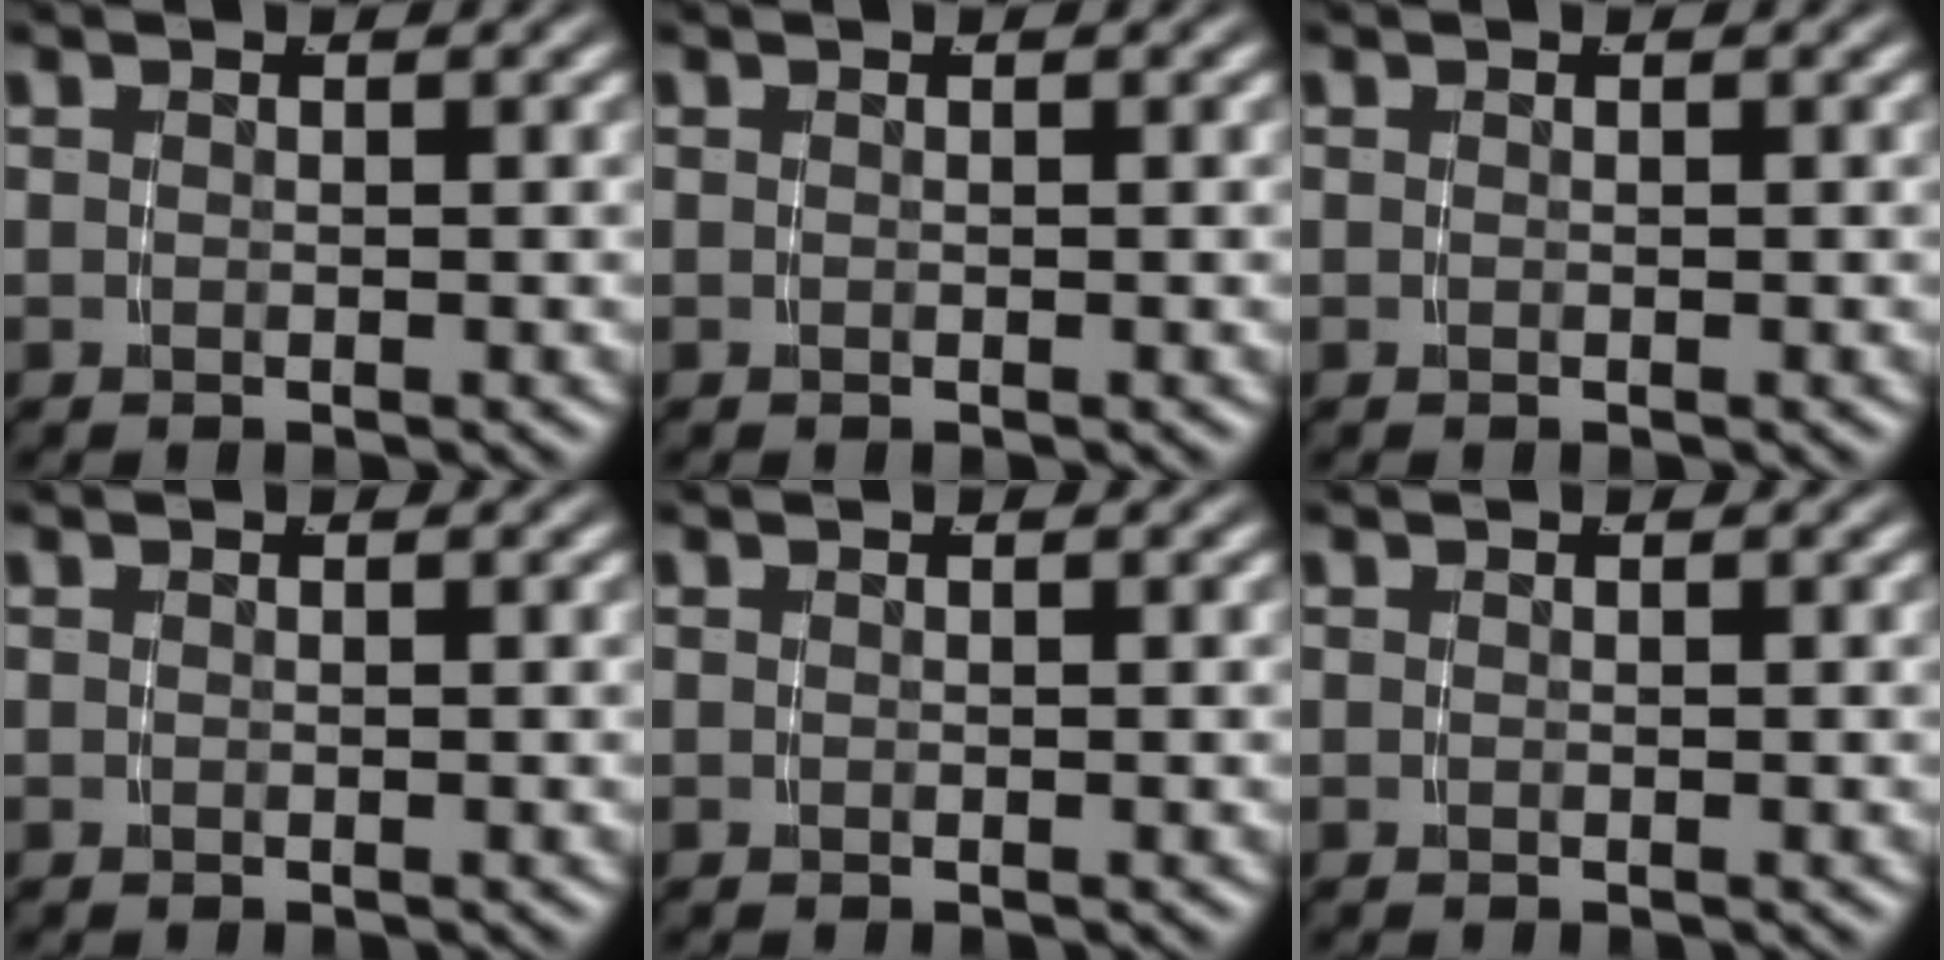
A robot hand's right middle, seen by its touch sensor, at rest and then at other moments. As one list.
[{"total": 0.0}, {"total": 0.0}, {"total": 0.0}, {"total": 0.0}, {"total": 0.0}]